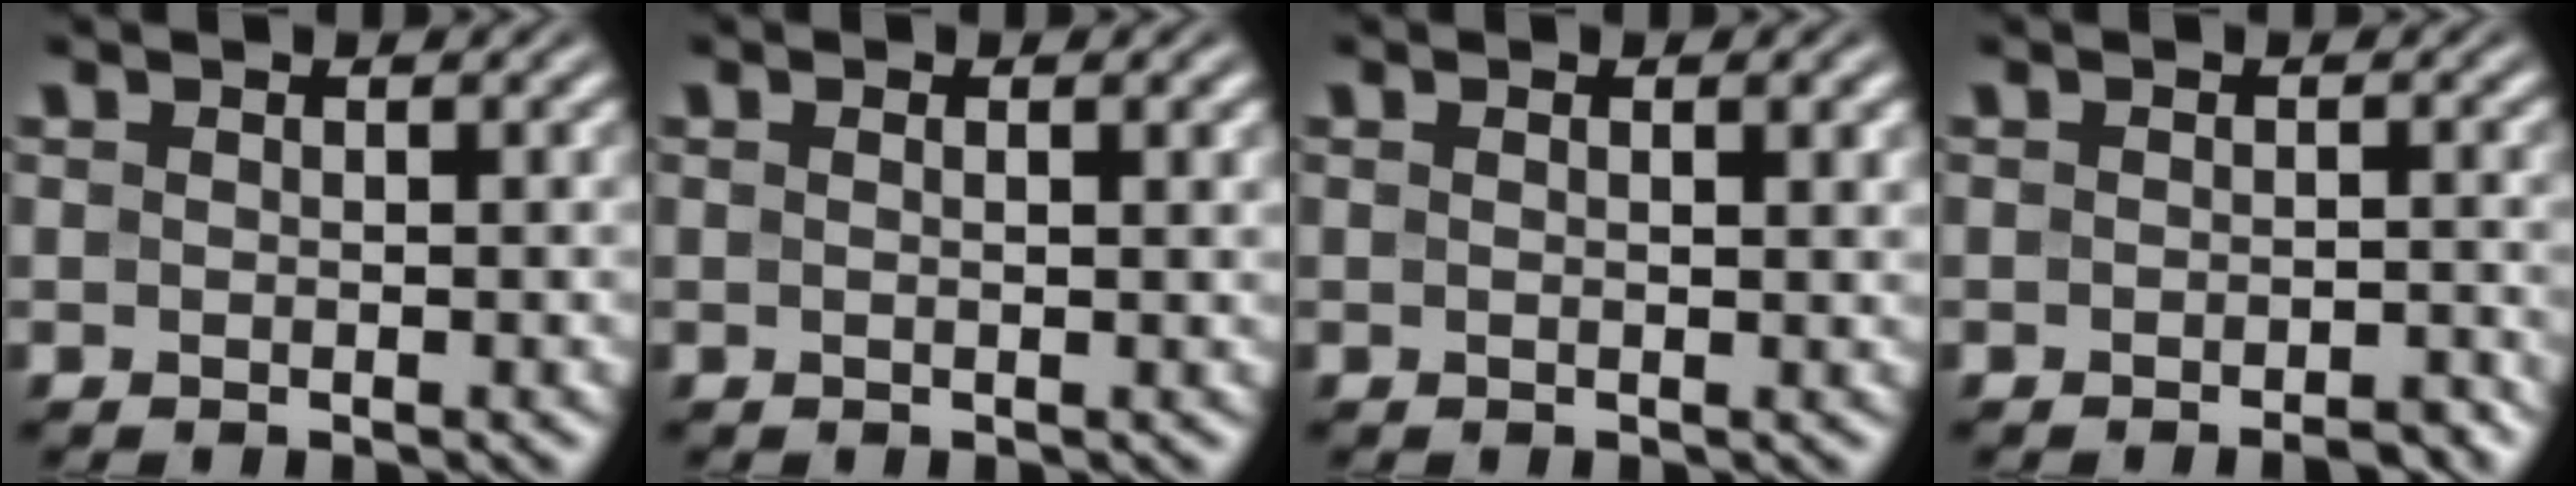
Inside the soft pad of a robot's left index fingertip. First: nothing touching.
{"total": 1.9, "force": [0.7, 0.6, 1.7], "torque": [-0.017, -0.003, -0.002]}
{"total": 1.7, "force": [0.6, 0.4, 1.5], "torque": [-0.019, 0.002, 0.004]}
{"total": 1.8, "force": [-1.5, 0.4, 0.9], "torque": [-0.007, 0.004, -0.018]}